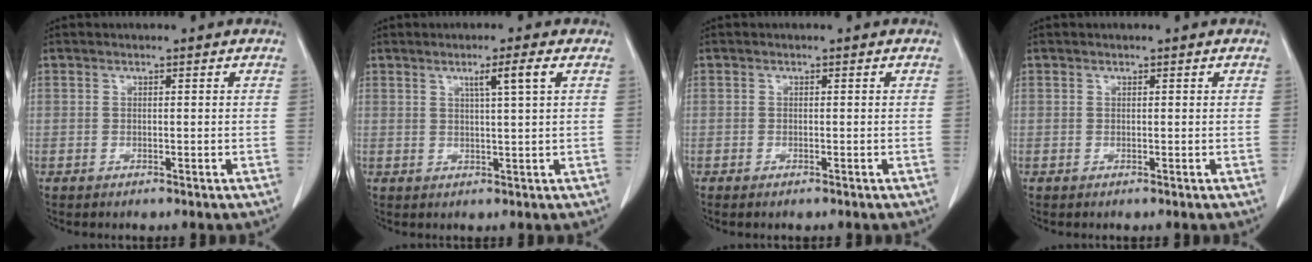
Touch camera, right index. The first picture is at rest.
{"total": 3.8, "force": [1.6, -0.3, 3.5], "torque": [-0.060, -0.001, 0.029]}
{"total": 1.2, "force": [-0.6, 0.6, 0.8], "torque": [-0.018, -0.001, -0.005]}
{"total": 0.0}